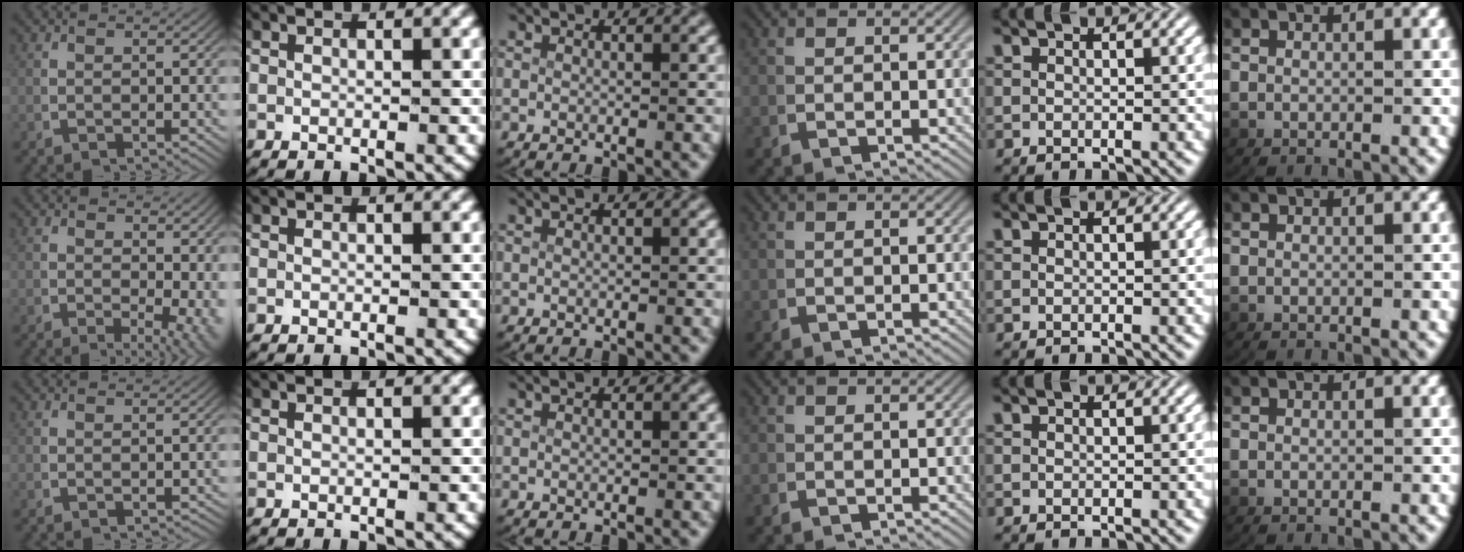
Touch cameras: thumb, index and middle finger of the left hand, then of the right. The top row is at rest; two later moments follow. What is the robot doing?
{"motion": "lift_and_place", "object": "map"}